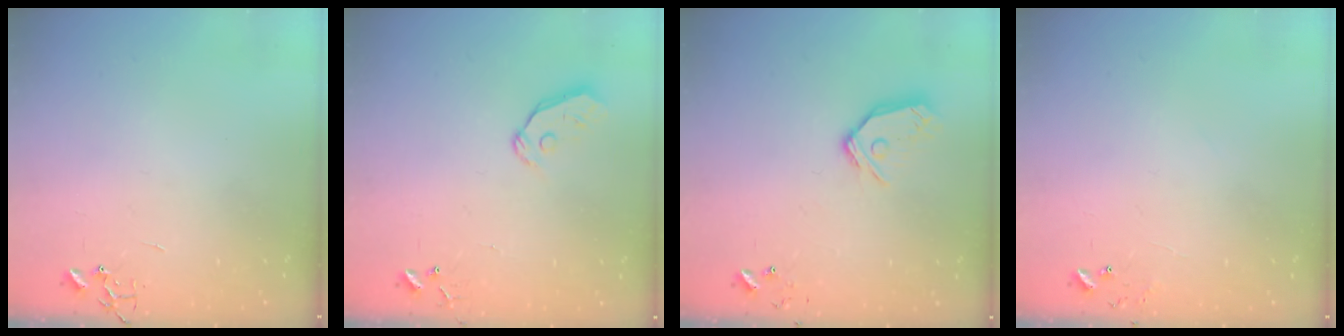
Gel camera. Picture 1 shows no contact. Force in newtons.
{"total": 4.4, "press": 4.4, "slide": 0.5}
{"total": 11.6, "press": 11.6, "slide": 1.4}
{"total": 6.3, "press": 6.3, "slide": 0.5}